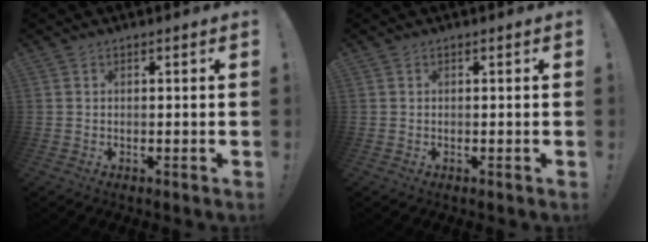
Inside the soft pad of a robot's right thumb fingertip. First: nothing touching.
{"total": 0.0}